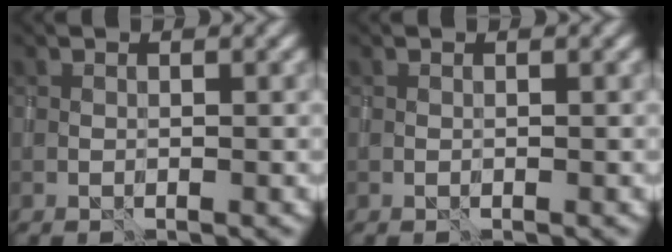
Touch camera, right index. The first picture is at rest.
{"total": 0.0}